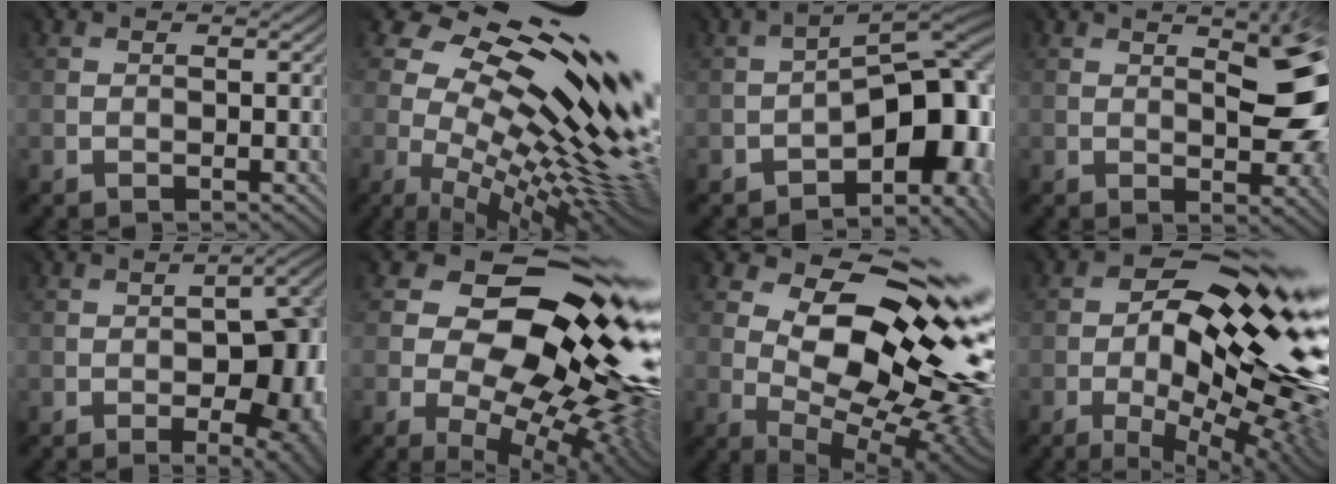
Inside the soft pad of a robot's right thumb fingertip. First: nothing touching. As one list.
[{"total": 18.4, "force": [5.4, 8.1, 15.7], "torque": [-0.254, 0.023, 0.091]}, {"total": 10.5, "force": [-4.2, 5.4, 7.9], "torque": [-0.093, -0.003, -0.072]}, {"total": 10.8, "force": [0.7, 4.6, 9.7], "torque": [-0.104, 0.009, 0.006]}, {"total": 14.3, "force": [-4.2, 7.0, 11.7], "torque": [-0.112, -0.011, -0.028]}, {"total": 18.0, "force": [3.4, 10.6, 14.2], "torque": [-0.205, 0.003, 0.064]}, {"total": 15.6, "force": [3.9, 8.2, 12.7], "torque": [-0.172, 0.007, 0.069]}, {"total": 17.8, "force": [-1.1, 7.3, 16.2], "torque": [-0.236, -0.001, -0.021]}]